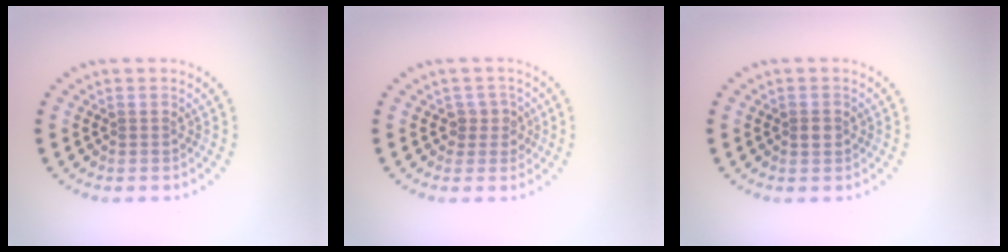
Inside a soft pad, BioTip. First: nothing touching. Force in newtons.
{"total": 1.7, "press": 1.4, "slide": 0.8}
{"total": 1.1, "press": 1.1, "slide": 0.1}